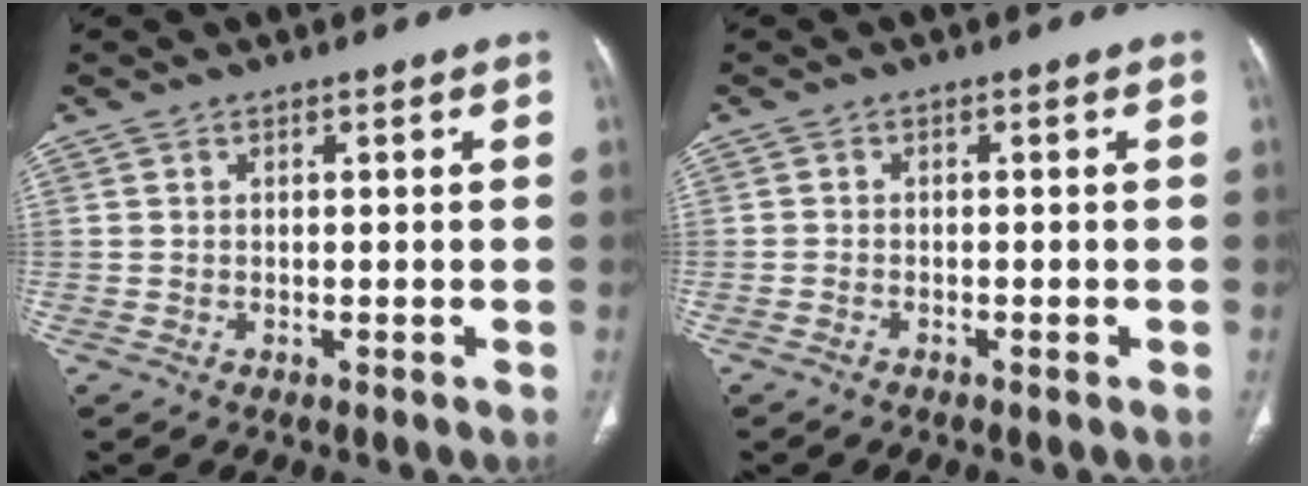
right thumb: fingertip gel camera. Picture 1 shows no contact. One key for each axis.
{"total": 0.6, "fx": -0.6, "fy": 0.1, "fz": 0.0, "tx": -0.005, "ty": 0.004, "tz": -0.013}